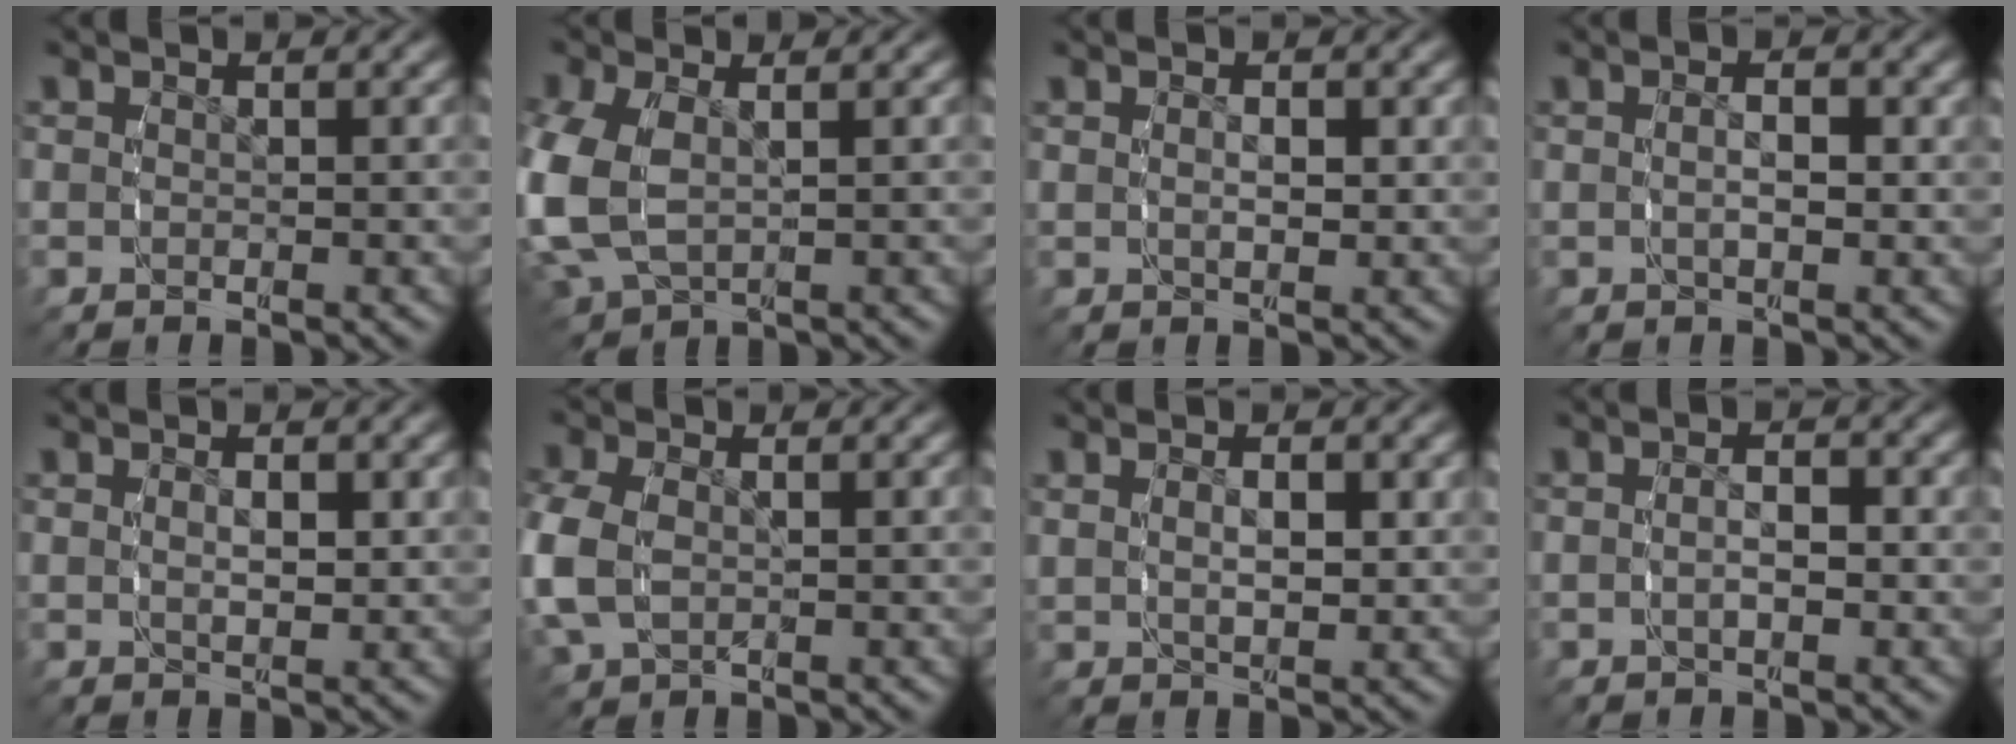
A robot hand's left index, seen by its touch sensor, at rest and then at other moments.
{"total": 5.8, "force": [0.0, 4.4, 3.7], "torque": [-0.130, -0.019, 0.017]}
{"total": 1.5, "force": [0.4, 0.5, 1.3], "torque": [-0.024, -0.004, 0.008]}
{"total": 2.0, "force": [0.0, 0.7, 1.9], "torque": [-0.033, -0.001, -0.001]}
{"total": 1.7, "force": [0.8, 0.4, 1.4], "torque": [-0.026, -0.007, 0.017]}
{"total": 3.5, "force": [0.0, 2.7, 2.3], "torque": [-0.088, -0.012, 0.014]}
{"total": 2.4, "force": [1.0, 0.8, 2.0], "torque": [-0.034, -0.005, 0.024]}
{"total": 1.8, "force": [-0.5, 0.6, 1.7], "torque": [-0.032, 0.000, -0.008]}